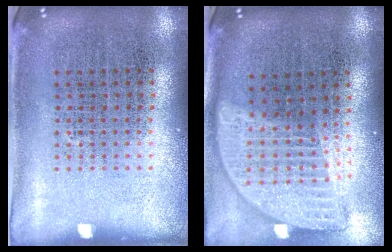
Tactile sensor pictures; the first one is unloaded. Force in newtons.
{"total": 1.9, "press": 1.6, "slide": 1.2}